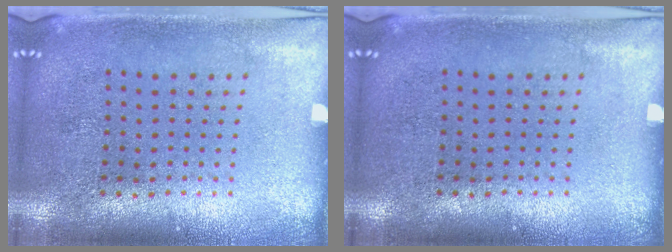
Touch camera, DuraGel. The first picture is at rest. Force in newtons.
{"total": 0.0}